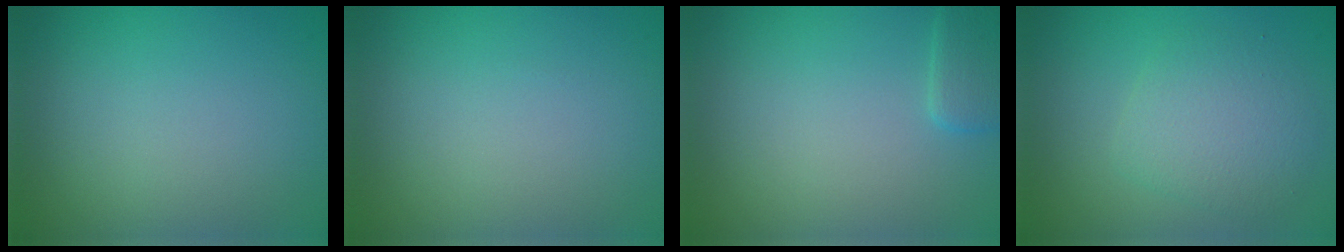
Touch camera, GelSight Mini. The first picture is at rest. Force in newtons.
{"total": 0.0}
{"total": 2.0, "press": 2.0, "slide": 0.1}
{"total": 3.3, "press": 3.3, "slide": 0.2}